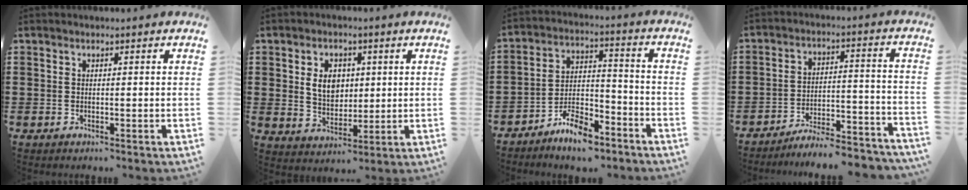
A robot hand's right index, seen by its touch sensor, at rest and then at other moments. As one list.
[{"total": 5.8, "force": [1.2, 4.4, 3.7], "torque": [-0.070, 0.009, 0.016]}, {"total": 8.1, "force": [-7.1, 2.2, 3.3], "torque": [-0.059, 0.020, -0.132]}, {"total": 6.1, "force": [-5.9, 0.1, 1.7], "torque": [-0.025, 0.001, -0.115]}]